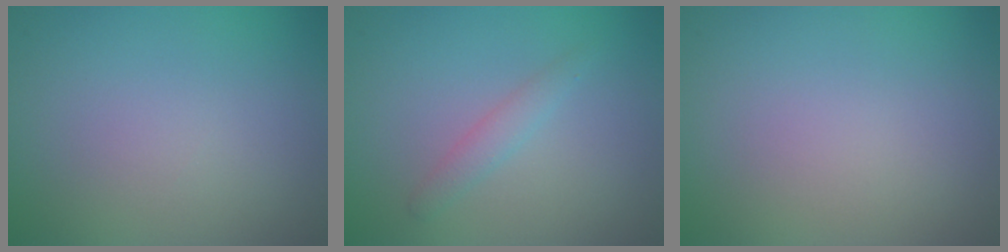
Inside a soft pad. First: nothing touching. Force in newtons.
{"total": 1.4, "press": 1.4, "slide": 0.0}
{"total": 0.0}